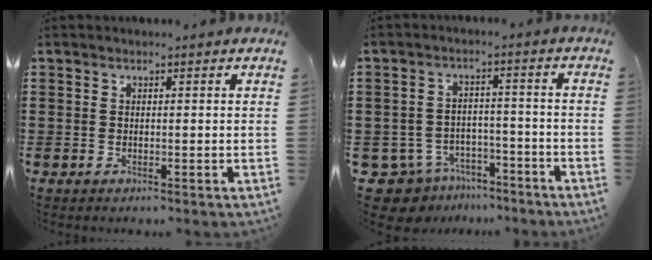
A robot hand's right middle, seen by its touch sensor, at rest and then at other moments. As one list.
[{"total": 5.7, "force": [-5.3, 1.9, 0.7], "torque": [-0.044, 0.008, -0.116]}]